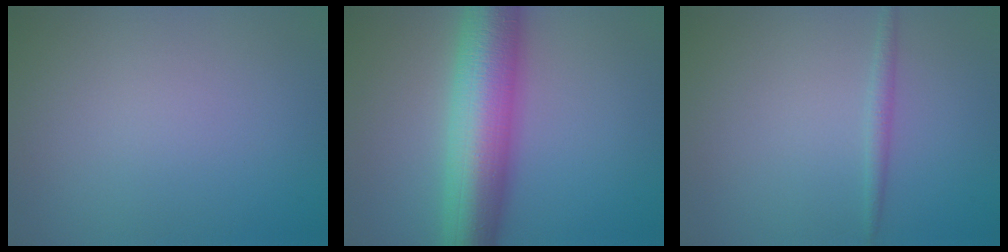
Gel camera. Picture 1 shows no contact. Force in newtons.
{"total": 10.4, "press": 10.4, "slide": 0.1}
{"total": 1.2, "press": 1.2, "slide": 0.1}